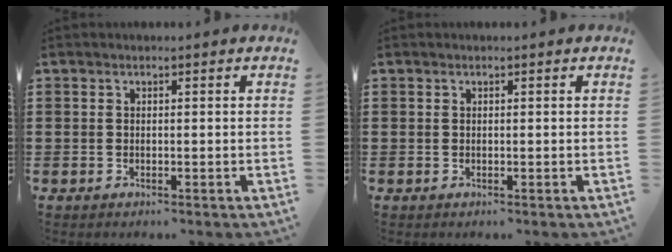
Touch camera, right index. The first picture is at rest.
{"total": 0.0}